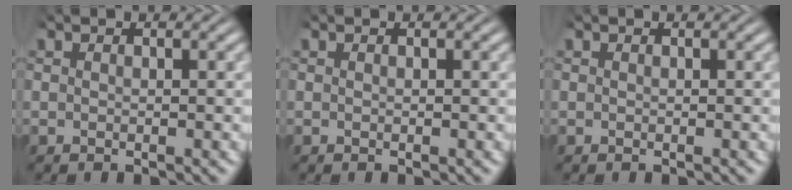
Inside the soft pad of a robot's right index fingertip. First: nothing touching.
{"total": 0.0}
{"total": 0.0}